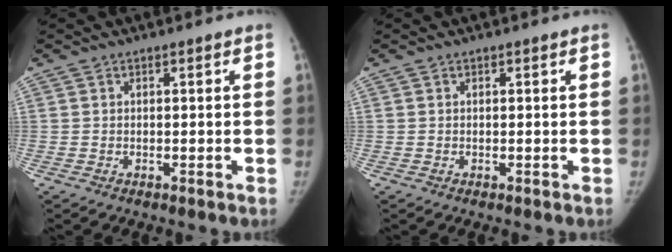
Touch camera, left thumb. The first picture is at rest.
{"total": 0.0}